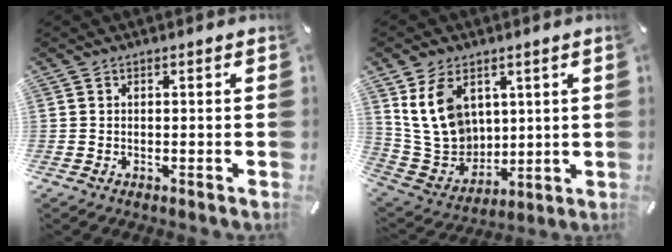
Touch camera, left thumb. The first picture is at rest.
{"total": 13.6, "force": [5.5, 10.6, 6.6], "torque": [-0.156, -0.020, 0.111]}